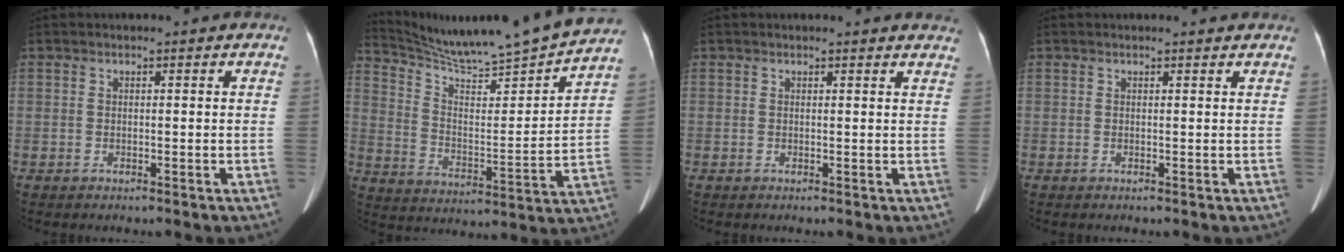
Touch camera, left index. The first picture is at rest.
{"total": 19.0, "force": [17.8, -1.0, 6.5], "torque": [-0.118, -0.048, 0.269]}
{"total": 5.5, "force": [5.4, 0.5, 1.1], "torque": [-0.003, -0.006, 0.033]}
{"total": 1.3, "force": [1.3, 0.0, 0.2], "torque": [-0.010, 0.001, 0.015]}